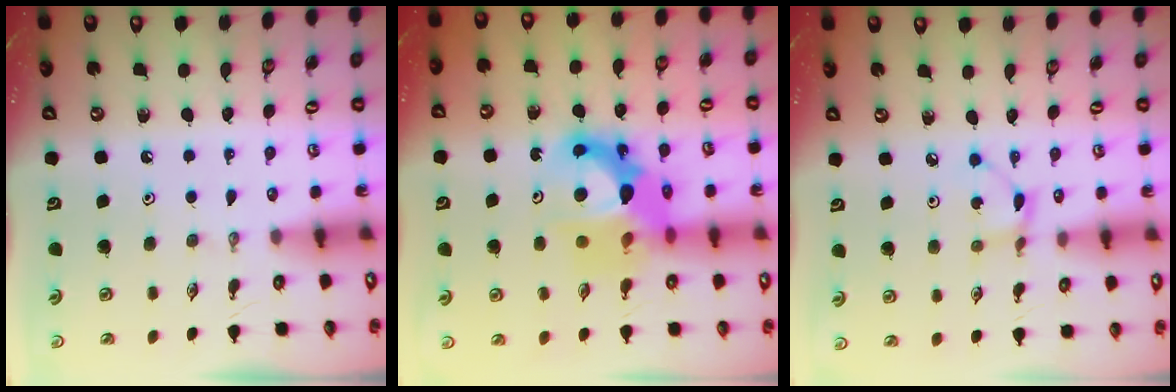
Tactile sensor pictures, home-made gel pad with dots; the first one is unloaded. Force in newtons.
{"total": 14.3, "press": 14.3, "slide": 1.2}
{"total": 2.6, "press": 2.6, "slide": 0.2}